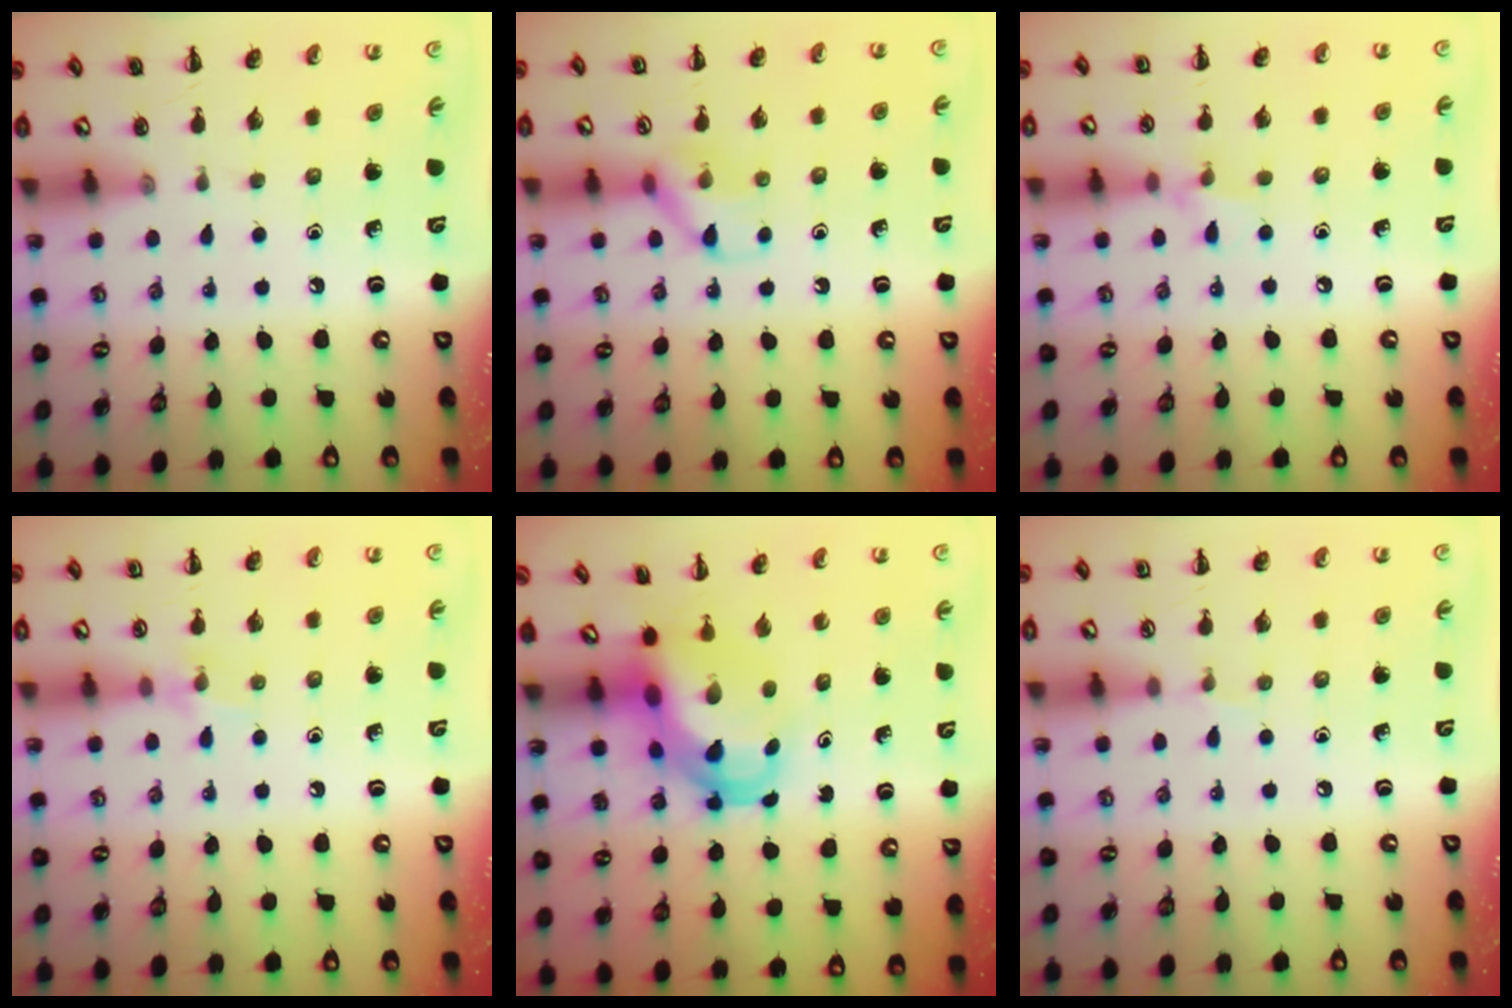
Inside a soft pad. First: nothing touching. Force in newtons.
{"total": 8.6, "press": 8.6, "slide": 0.6}
{"total": 5.9, "press": 5.6, "slide": 1.9}
{"total": 6.0, "press": 5.8, "slide": 1.4}
{"total": 5.7, "press": 5.6, "slide": 1.1}
{"total": 3.0, "press": 2.8, "slide": 1.1}